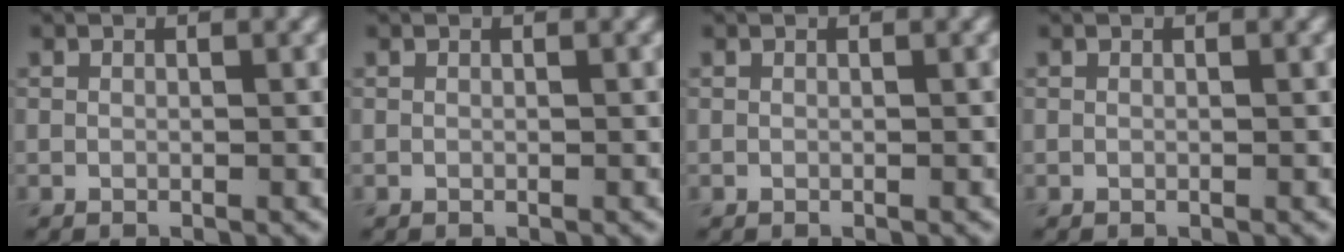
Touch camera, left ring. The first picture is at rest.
{"total": 0.0}
{"total": 0.0}
{"total": 0.0}